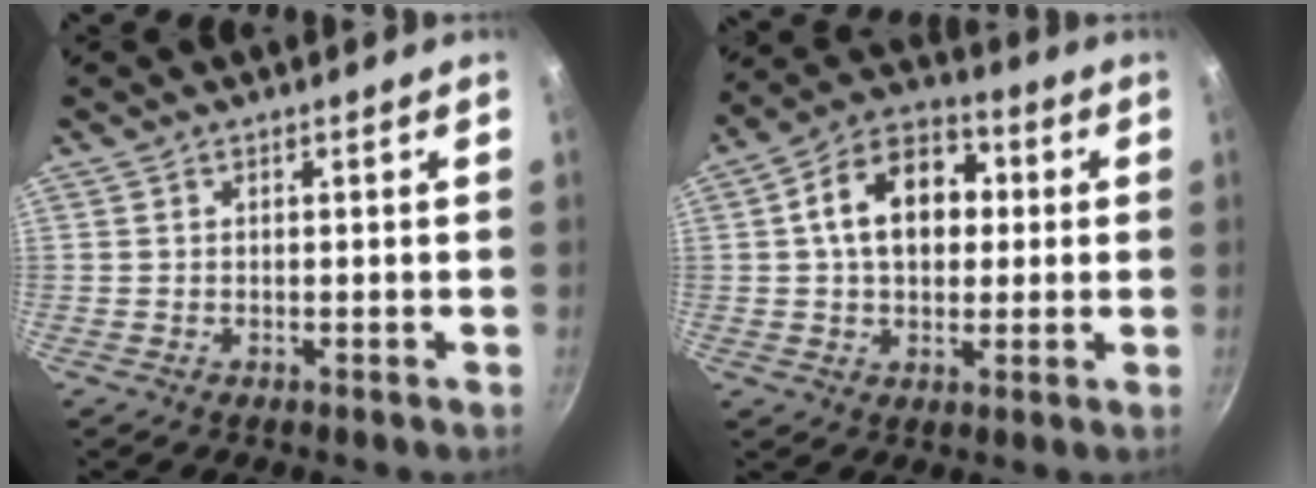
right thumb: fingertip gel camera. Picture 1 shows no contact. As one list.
[{"total": 14.8, "force": [2.2, 10.4, 10.4], "torque": [-0.129, 0.024, 0.018]}]